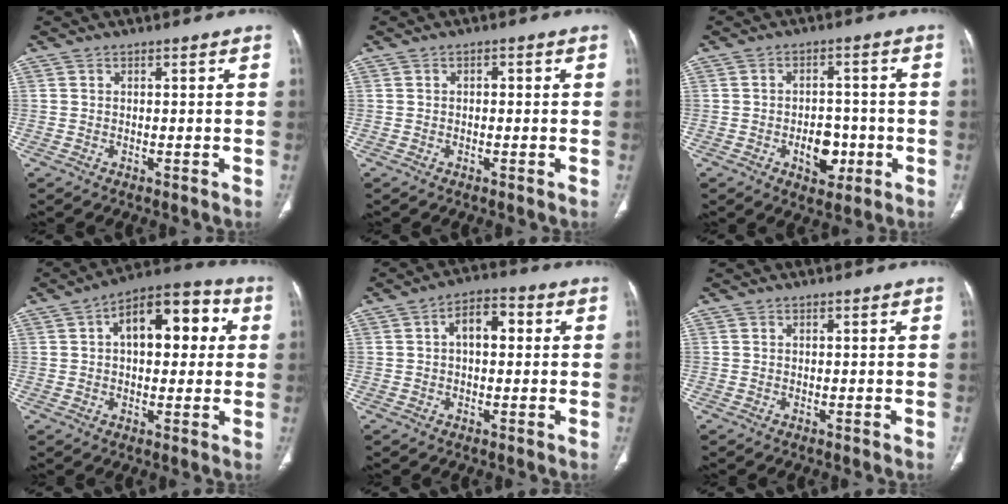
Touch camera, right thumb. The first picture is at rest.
{"total": 1.1, "force": [0.1, 0.7, 0.8], "torque": [-0.008, 0.004, -0.002]}
{"total": 7.0, "force": [-2.2, 4.6, 4.8], "torque": [-0.042, 0.015, -0.026]}
{"total": 14.9, "force": [3.4, 8.1, 12.0], "torque": [-0.140, 0.030, 0.045]}
{"total": 6.8, "force": [1.2, 3.9, 5.5], "torque": [-0.077, 0.023, 0.011]}
{"total": 0.0}